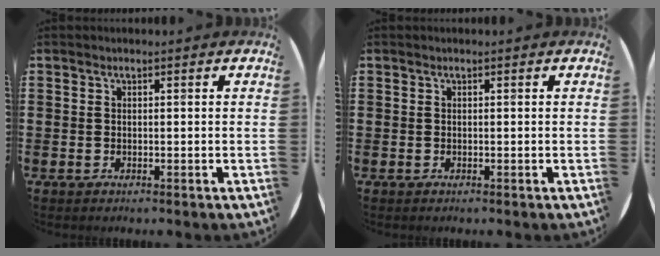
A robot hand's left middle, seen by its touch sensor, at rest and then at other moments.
{"total": 0.0}